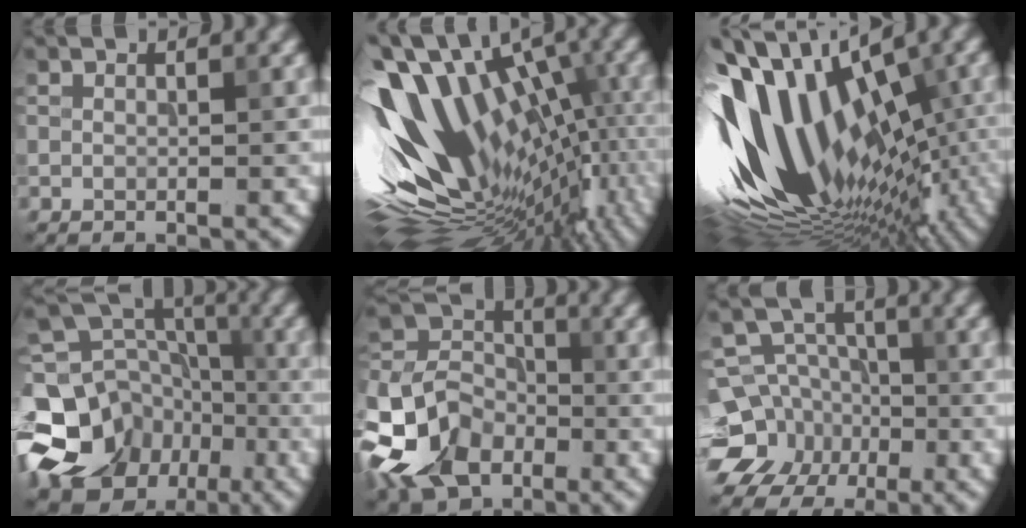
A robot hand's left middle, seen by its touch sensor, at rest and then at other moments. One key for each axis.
{"total": 16.7, "fx": 0.2, "fy": 8.6, "fz": 14.3, "tx": -0.216, "ty": -0.002, "tz": 0.024}
{"total": 17.3, "fx": -0.9, "fy": 10.0, "fz": 14.0, "tx": -0.236, "ty": 0.000, "tz": 0.007}
{"total": 14.2, "fx": -5.5, "fy": 11.8, "fz": 5.5, "tx": -0.144, "ty": -0.007, "tz": -0.109}
{"total": 9.1, "fx": -4.5, "fy": 6.2, "fz": 4.9, "tx": -0.106, "ty": -0.007, "tz": -0.106}
{"total": 8.3, "fx": -3.8, "fy": 7.0, "fz": 2.3, "tx": -0.030, "ty": -0.002, "tz": -0.086}